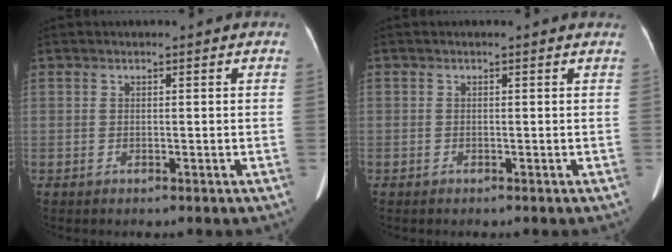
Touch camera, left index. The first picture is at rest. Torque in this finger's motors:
{"motor_torque": [-0.37, 0.64, -0.25, -0.21]}